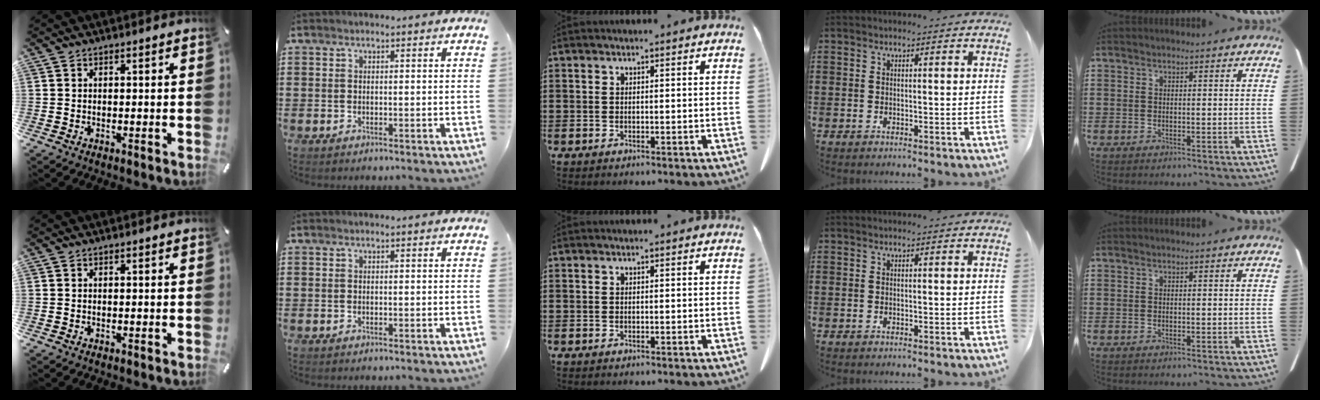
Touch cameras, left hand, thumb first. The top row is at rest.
{}